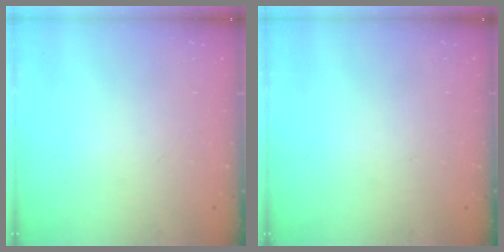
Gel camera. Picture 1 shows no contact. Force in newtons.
{"total": 0.0}